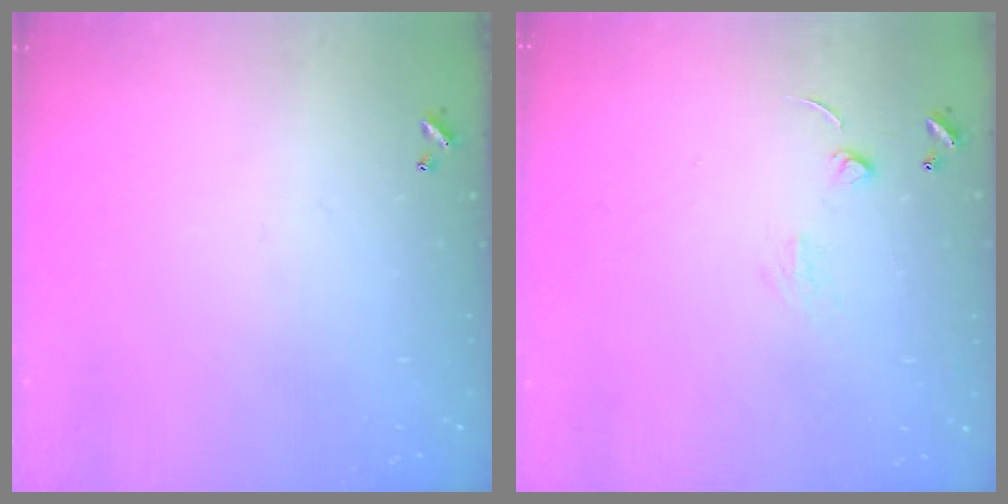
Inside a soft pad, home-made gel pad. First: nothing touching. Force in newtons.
{"total": 0.9, "press": 0.9, "slide": 0.3}